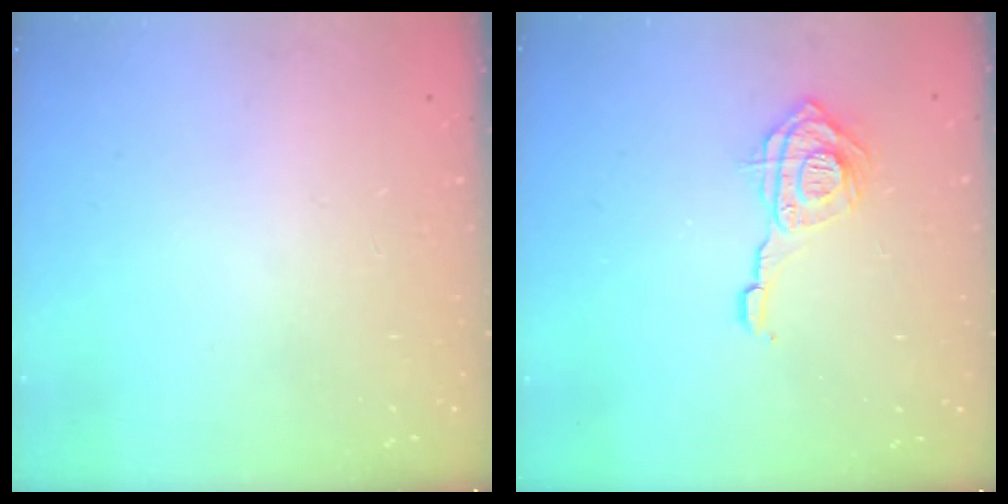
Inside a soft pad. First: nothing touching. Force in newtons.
{"total": 11.7, "press": 11.7, "slide": 1.1}